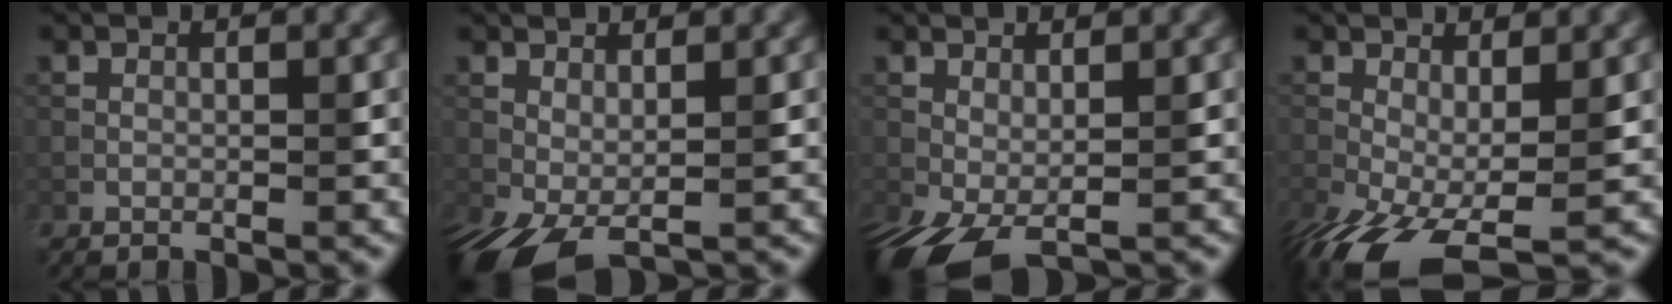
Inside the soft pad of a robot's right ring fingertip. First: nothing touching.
{"total": 5.6, "force": [-0.3, 2.9, 4.8], "torque": [-0.097, -0.016, 0.013]}
{"total": 5.7, "force": [-1.0, 2.9, 4.7], "torque": [-0.101, -0.019, -0.002]}
{"total": 9.7, "force": [-3.8, 4.3, 7.9], "torque": [-0.162, -0.033, -0.051]}